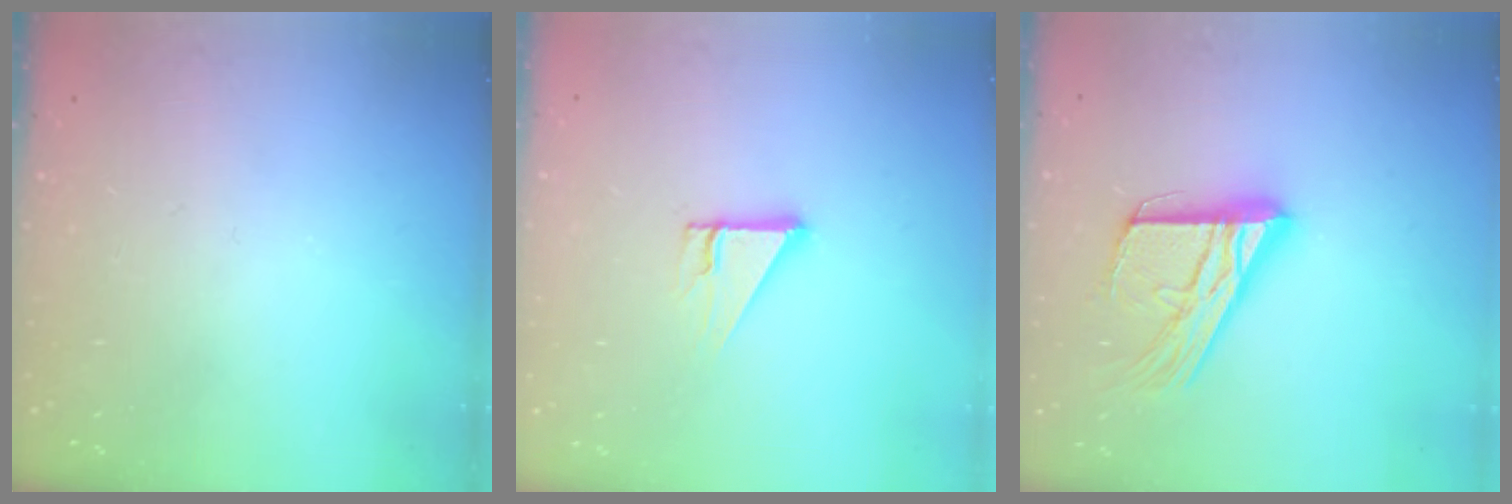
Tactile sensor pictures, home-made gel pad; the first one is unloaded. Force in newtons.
{"total": 4.3, "press": 4.3, "slide": 0.4}
{"total": 18.1, "press": 18.0, "slide": 1.6}